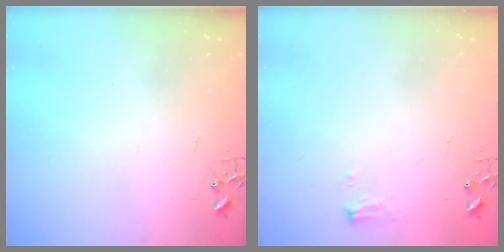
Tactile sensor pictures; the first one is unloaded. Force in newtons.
{"total": 6.8, "press": 6.8, "slide": 0.8}